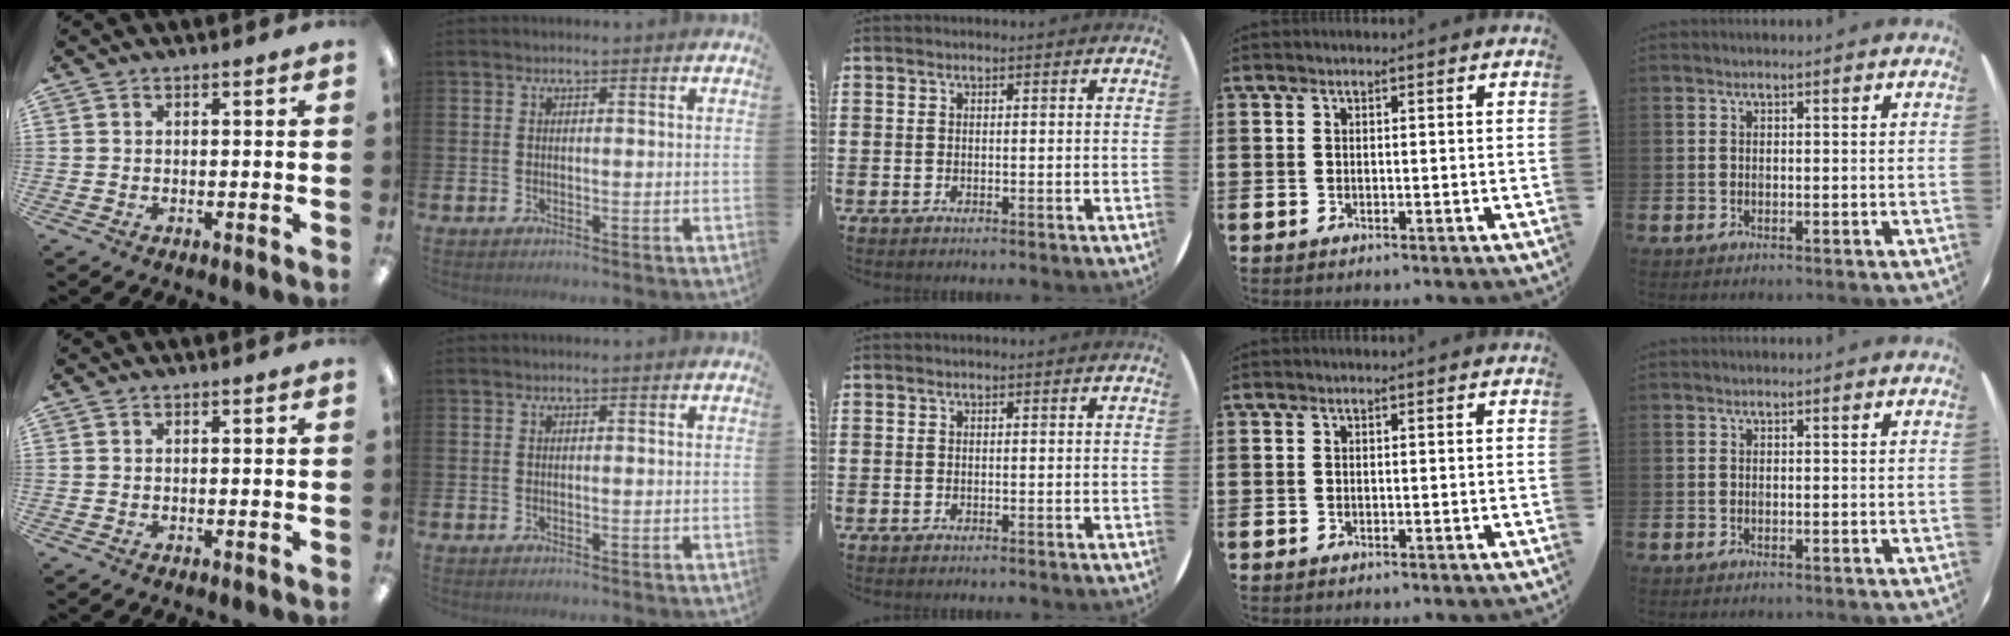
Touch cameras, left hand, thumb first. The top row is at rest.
{}